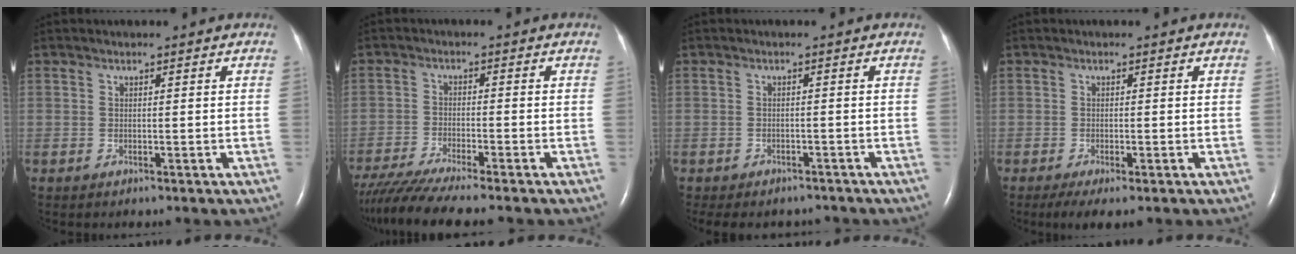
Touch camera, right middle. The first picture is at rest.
{"total": 10.6, "force": [-9.1, -0.4, 5.3], "torque": [-0.085, -0.029, -0.148]}
{"total": 7.2, "force": [-6.1, 3.5, 1.7], "torque": [-0.027, 0.002, -0.072]}
{"total": 3.6, "force": [-2.1, 0.9, 2.8], "torque": [-0.049, -0.012, -0.032]}